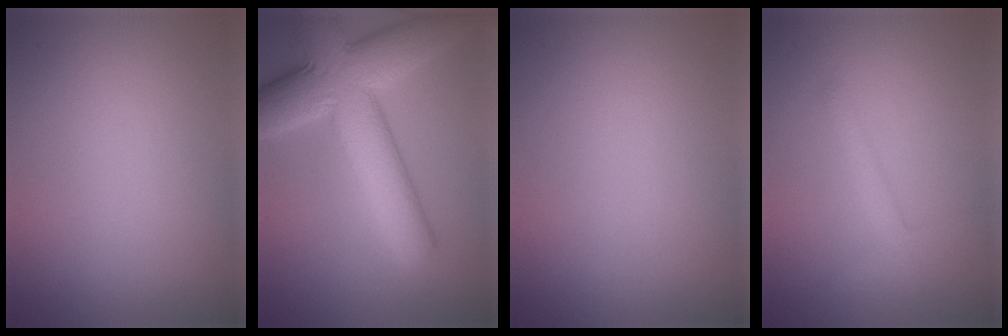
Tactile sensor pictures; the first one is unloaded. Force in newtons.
{"total": 11.0, "press": 11.0, "slide": 0.1}
{"total": 0.0}
{"total": 1.8, "press": 1.8, "slide": 0.1}